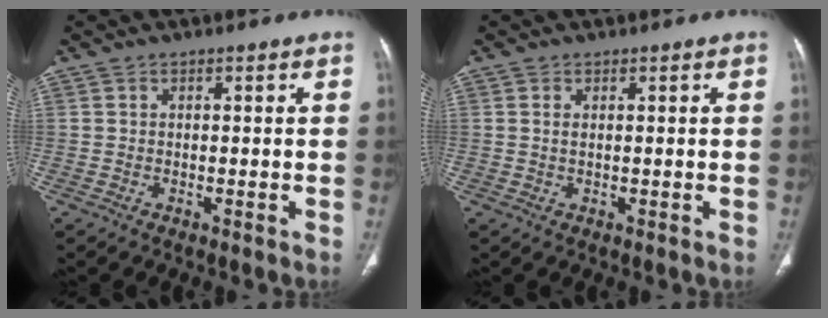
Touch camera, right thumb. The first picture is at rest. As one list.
[{"total": 0.9, "force": [0.2, 0.4, 0.8], "torque": [-0.019, -0.001, 0.005]}]